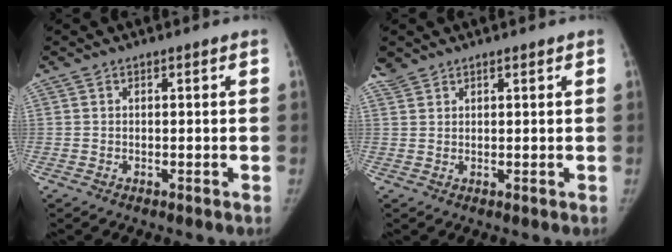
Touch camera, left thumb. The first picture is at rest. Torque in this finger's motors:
{"motor_torque": [0.30, -0.18, 0.33, -0.29, 0.02]}